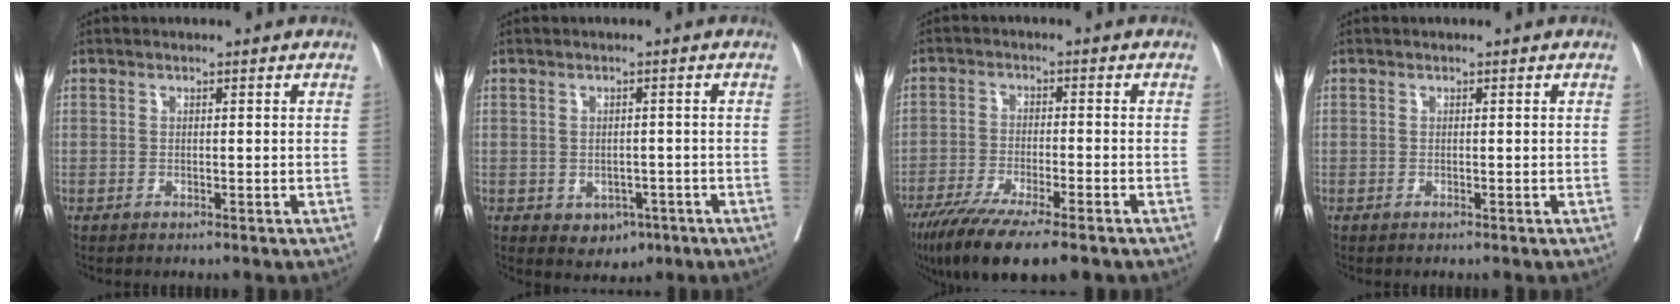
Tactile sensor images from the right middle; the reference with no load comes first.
{"total": 3.8, "force": [-1.6, 2.8, 2.0], "torque": [-0.018, 0.002, -0.009]}
{"total": 13.0, "force": [-9.4, 1.9, 8.7], "torque": [-0.143, -0.031, -0.152]}
{"total": 0.0}